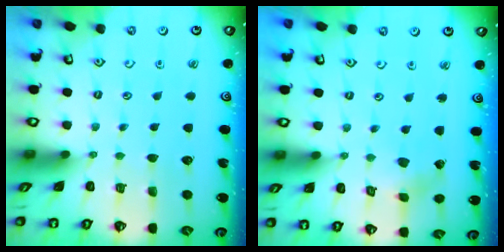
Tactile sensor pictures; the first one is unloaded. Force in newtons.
{"total": 1.6, "press": 1.6, "slide": 0.2}